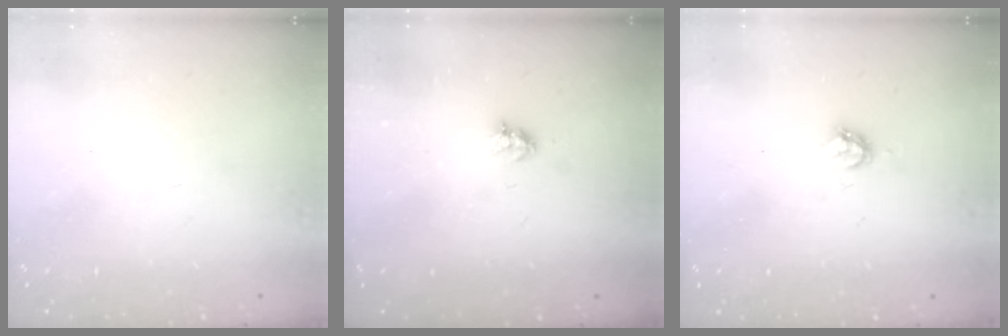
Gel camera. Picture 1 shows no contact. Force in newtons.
{"total": 3.4, "press": 3.4, "slide": 0.4}
{"total": 4.2, "press": 4.2, "slide": 0.6}